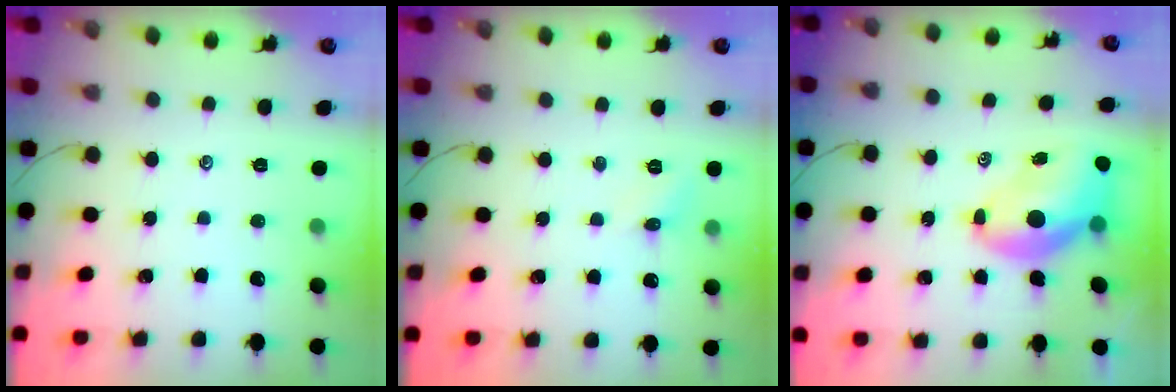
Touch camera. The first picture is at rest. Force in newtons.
{"total": 4.3, "press": 4.0, "slide": 1.4}
{"total": 9.6, "press": 9.2, "slide": 2.6}